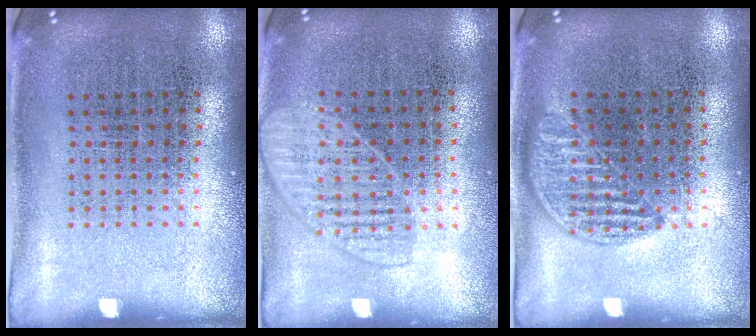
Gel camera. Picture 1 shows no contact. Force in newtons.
{"total": 1.3, "press": 1.2, "slide": 0.6}
{"total": 0.9, "press": 0.8, "slide": 0.4}